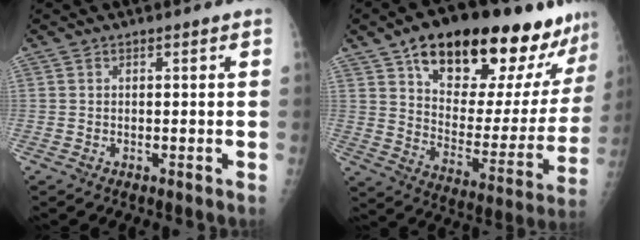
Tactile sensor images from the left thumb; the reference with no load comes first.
{"total": 27.7, "force": [18.2, 10.5, 18.1], "torque": [-0.220, -0.056, 0.273]}